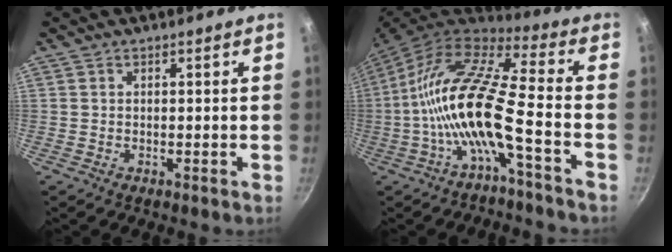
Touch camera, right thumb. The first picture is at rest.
{"total": 16.7, "force": [-4.7, 3.8, 15.6], "torque": [-0.301, 0.047, -0.103]}